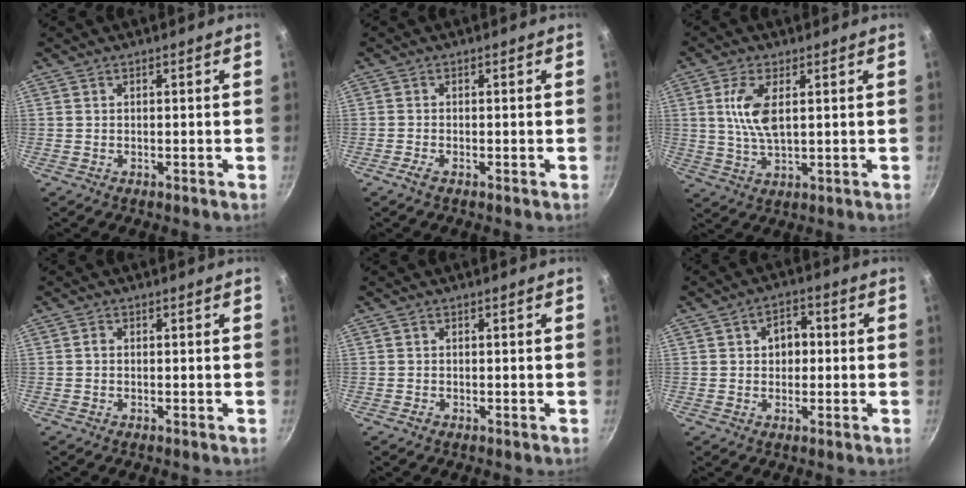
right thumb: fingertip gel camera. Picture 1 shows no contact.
{"total": 1.4, "force": [-0.9, 0.3, 1.0], "torque": [-0.026, 0.004, -0.022]}
{"total": 7.8, "force": [1.8, 3.4, 6.8], "torque": [-0.133, -0.005, 0.037]}
{"total": 0.6, "force": [-0.2, 0.5, 0.4], "torque": [-0.007, 0.005, -0.004]}
{"total": 0.6, "force": [-0.4, 0.5, 0.2], "torque": [-0.003, 0.002, -0.006]}
{"total": 5.3, "force": [0.5, 4.0, 3.4], "torque": [-0.020, 0.013, 0.003]}